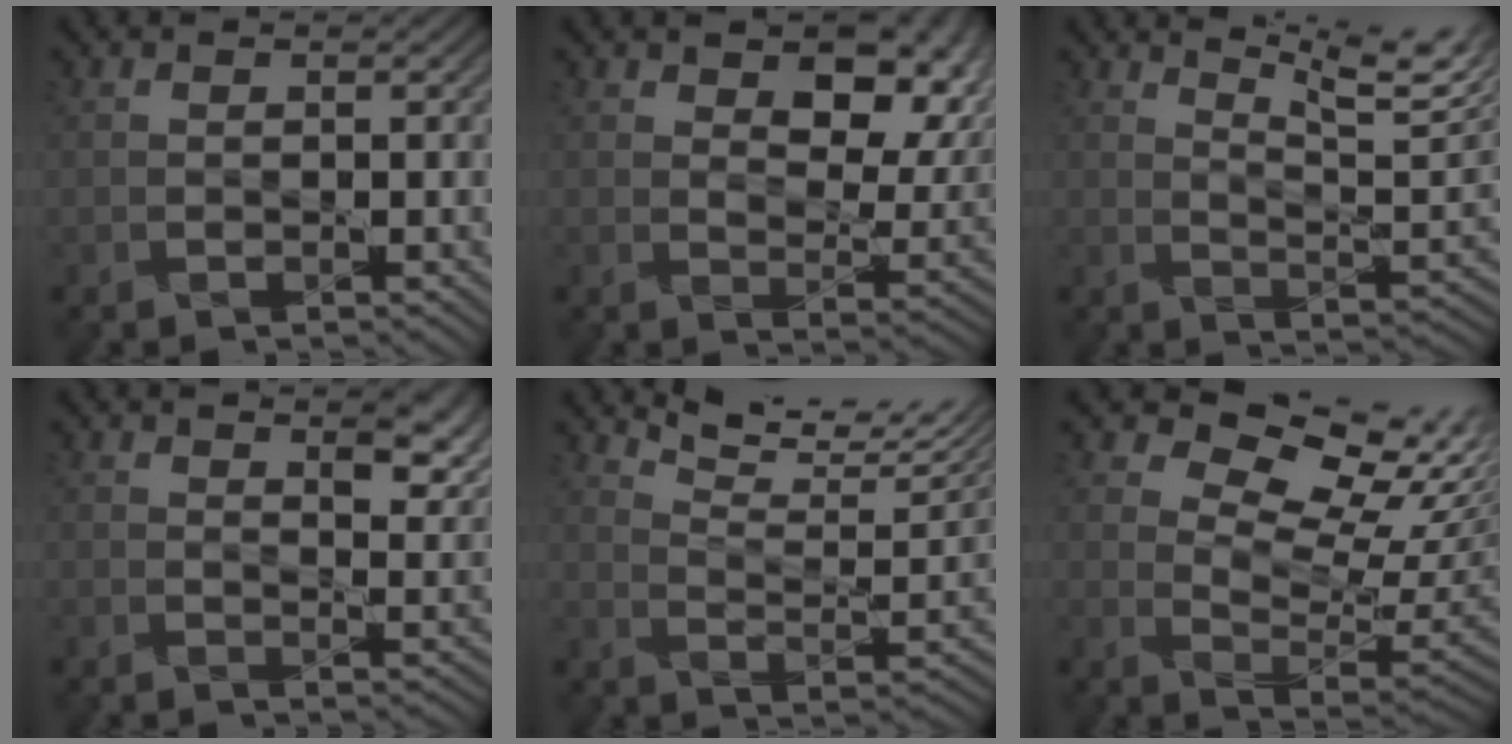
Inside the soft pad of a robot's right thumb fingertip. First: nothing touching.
{"total": 9.1, "force": [4.0, 4.9, 6.6], "torque": [-0.107, -0.010, 0.063]}
{"total": 10.1, "force": [7.4, 1.9, 6.7], "torque": [-0.112, 0.007, 0.102]}
{"total": 5.0, "force": [3.2, 1.7, 3.4], "torque": [-0.058, -0.002, 0.051]}
{"total": 9.0, "force": [7.9, 1.5, 4.1], "torque": [-0.097, -0.002, 0.128]}
{"total": 12.9, "force": [7.8, 6.5, 8.0], "torque": [-0.148, 0.014, 0.114]}